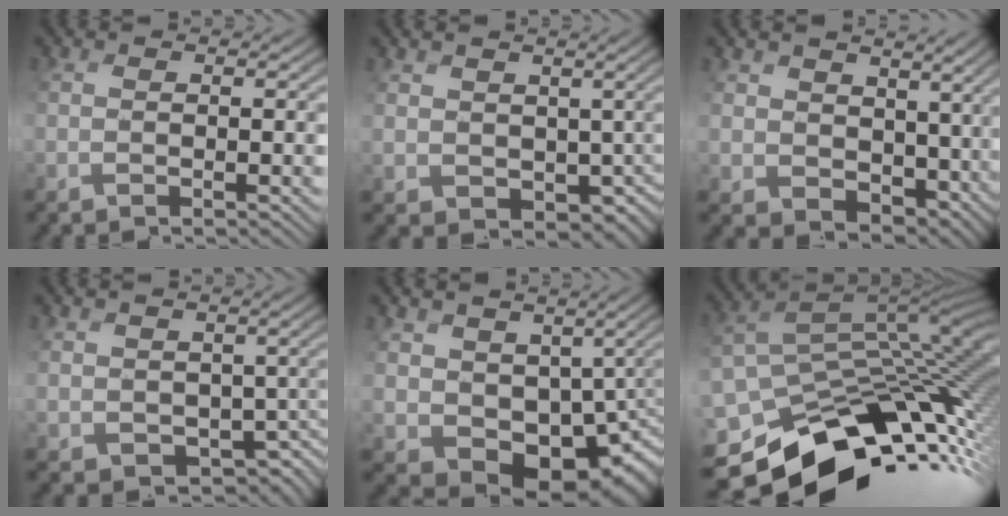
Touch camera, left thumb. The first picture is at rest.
{"total": 3.1, "force": [0.7, 3.0, 0.4], "torque": [-0.027, -0.027, 0.027]}
{"total": 5.4, "force": [2.5, 4.5, 1.8], "torque": [-0.066, -0.017, 0.059]}
{"total": 3.3, "force": [-0.2, 3.2, 0.6], "torque": [-0.027, -0.027, 0.011]}
{"total": 8.1, "force": [0.0, 6.8, 4.5], "torque": [-0.089, -0.043, 0.026]}
{"total": 12.7, "force": [-7.1, 8.2, 6.6], "torque": [-0.125, -0.013, -0.106]}